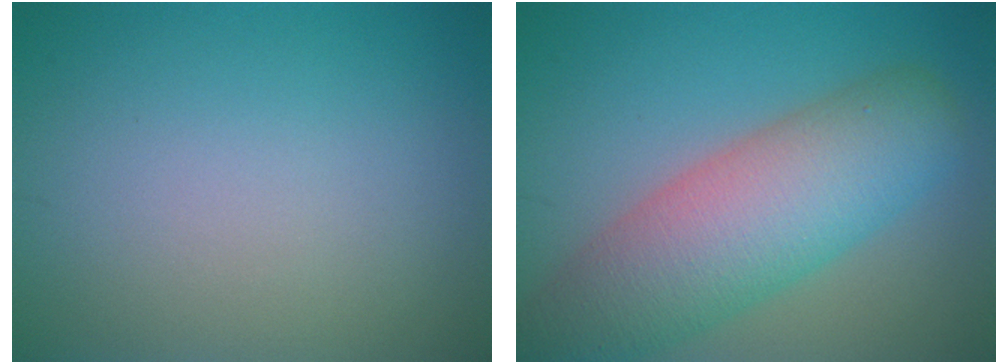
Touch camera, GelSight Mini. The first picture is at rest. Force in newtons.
{"total": 8.9, "press": 8.9, "slide": 0.6}